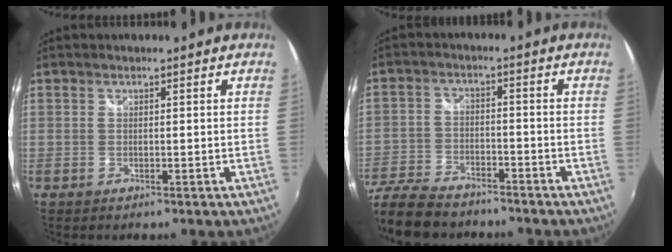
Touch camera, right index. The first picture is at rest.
{"total": 16.0, "force": [-12.7, 6.6, 7.2], "torque": [-0.188, -0.030, -0.225]}